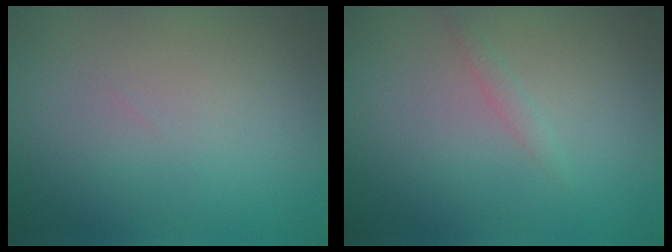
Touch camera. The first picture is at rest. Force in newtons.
{"total": 0.8, "press": 0.8, "slide": 0.0}